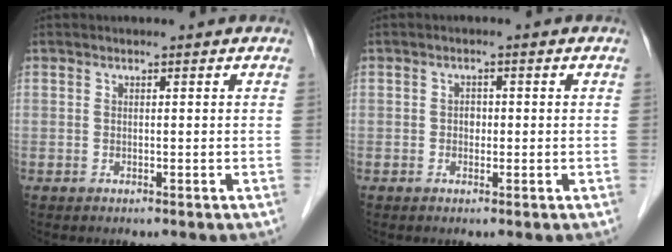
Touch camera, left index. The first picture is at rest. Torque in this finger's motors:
{"motor_torque": [-0.23, 0.15, 0.03, 0.00]}